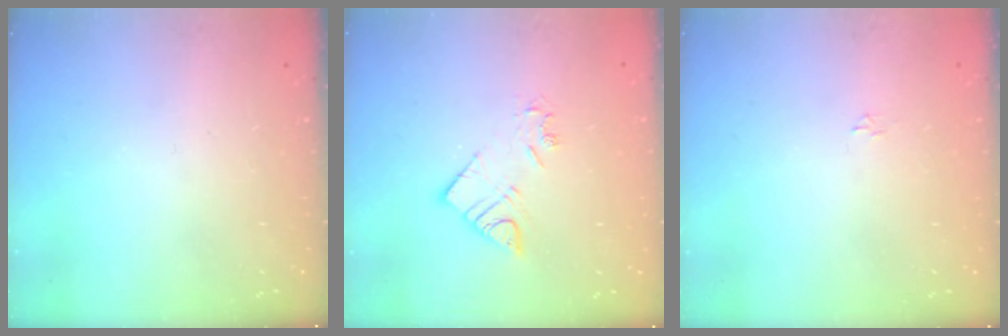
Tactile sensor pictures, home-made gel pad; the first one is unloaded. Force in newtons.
{"total": 7.5, "press": 7.5, "slide": 0.5}
{"total": 1.8, "press": 1.8, "slide": 0.2}